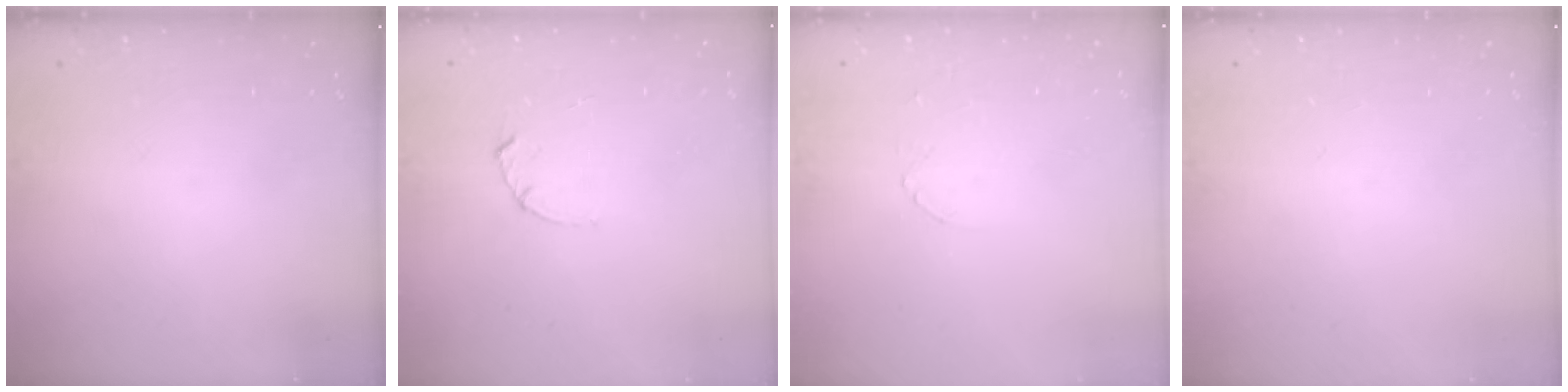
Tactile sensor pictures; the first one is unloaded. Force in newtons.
{"total": 1.7, "press": 1.6, "slide": 0.3}
{"total": 1.3, "press": 1.3, "slide": 0.1}
{"total": 0.0}